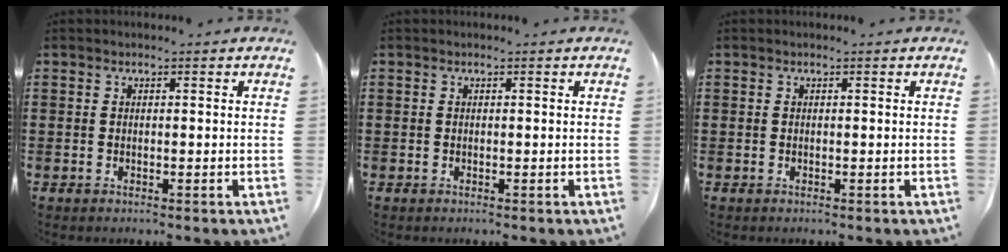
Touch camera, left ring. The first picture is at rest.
{"total": 0.0}
{"total": 0.0}